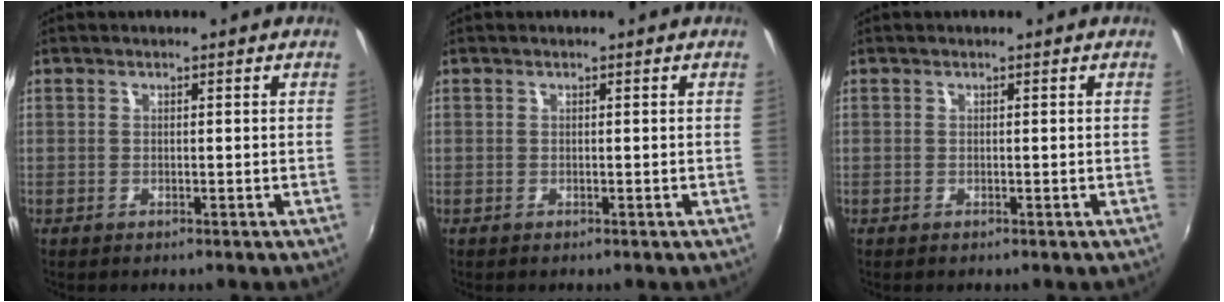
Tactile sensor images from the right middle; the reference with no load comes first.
{"total": 0.0}
{"total": 0.0}